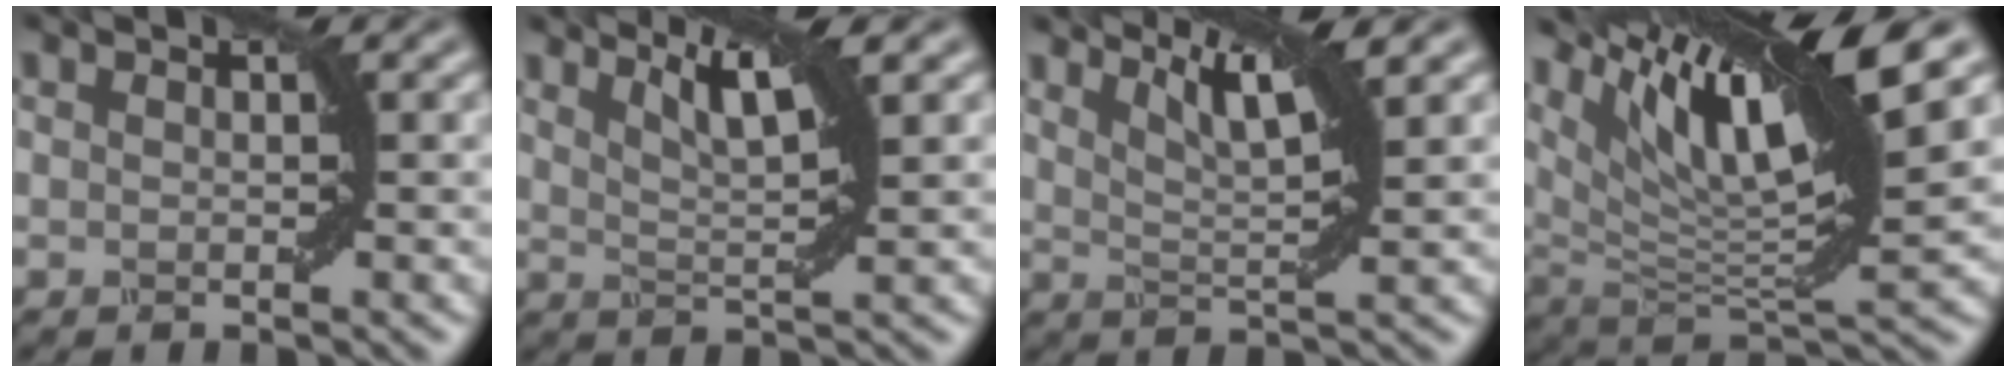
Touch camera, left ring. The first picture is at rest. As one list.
[{"total": 3.7, "force": [2.1, 0.8, 3.0], "torque": [-0.048, 0.005, 0.041]}, {"total": 4.8, "force": [3.0, 1.1, 3.6], "torque": [-0.057, 0.007, 0.049]}, {"total": 12.5, "force": [6.3, 2.8, 10.4], "torque": [-0.177, 0.007, 0.123]}]